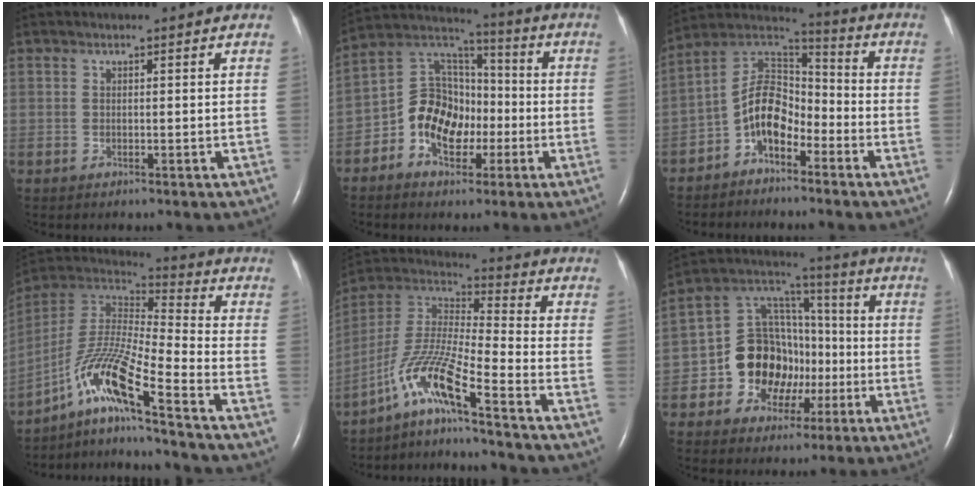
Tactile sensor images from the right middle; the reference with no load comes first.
{"total": 11.3, "force": [-3.8, 8.1, 6.9], "torque": [-0.148, 0.037, -0.066]}
{"total": 9.3, "force": [-4.4, 5.2, 6.3], "torque": [-0.126, 0.032, -0.086]}
{"total": 14.3, "force": [-8.9, -0.3, 11.2], "torque": [-0.232, 0.001, -0.164]}
{"total": 10.7, "force": [-7.5, -0.7, 7.6], "torque": [-0.173, 0.005, -0.146]}
{"total": 13.0, "force": [-3.3, 10.2, 7.3], "torque": [-0.140, 0.040, -0.049]}